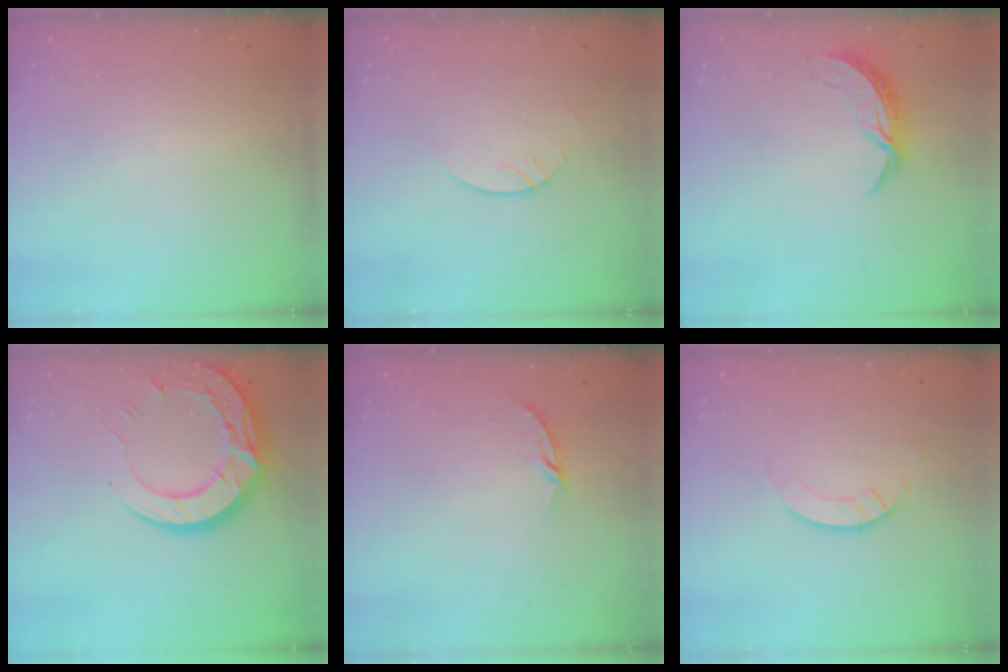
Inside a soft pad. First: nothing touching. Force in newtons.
{"total": 2.7, "press": 2.7, "slide": 0.2}
{"total": 6.5, "press": 6.5, "slide": 0.5}
{"total": 19.5, "press": 19.4, "slide": 1.6}
{"total": 3.8, "press": 3.8, "slide": 0.2}
{"total": 2.6, "press": 2.6, "slide": 0.2}